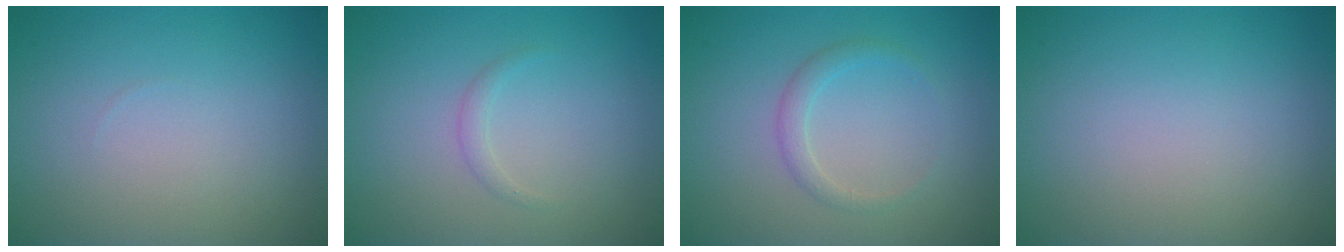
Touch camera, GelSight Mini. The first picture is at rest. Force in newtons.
{"total": 0.8, "press": 0.8, "slide": 0.1}
{"total": 1.5, "press": 1.5, "slide": 0.2}
{"total": 0.0}